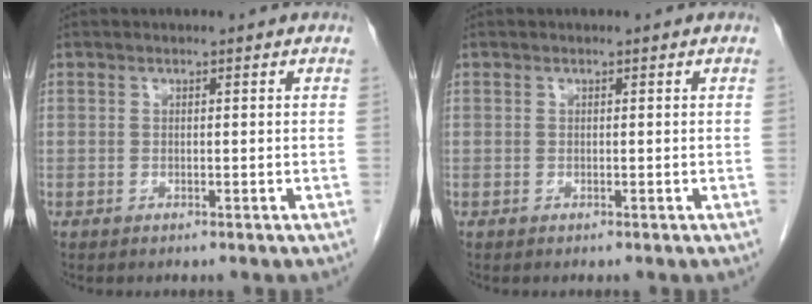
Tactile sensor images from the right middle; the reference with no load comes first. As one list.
[{"total": 0.0}]